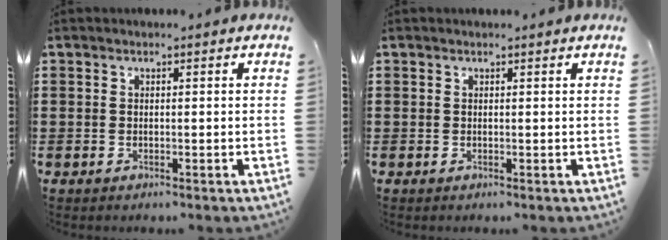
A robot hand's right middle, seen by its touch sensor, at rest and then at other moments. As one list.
[{"total": 0.0}]